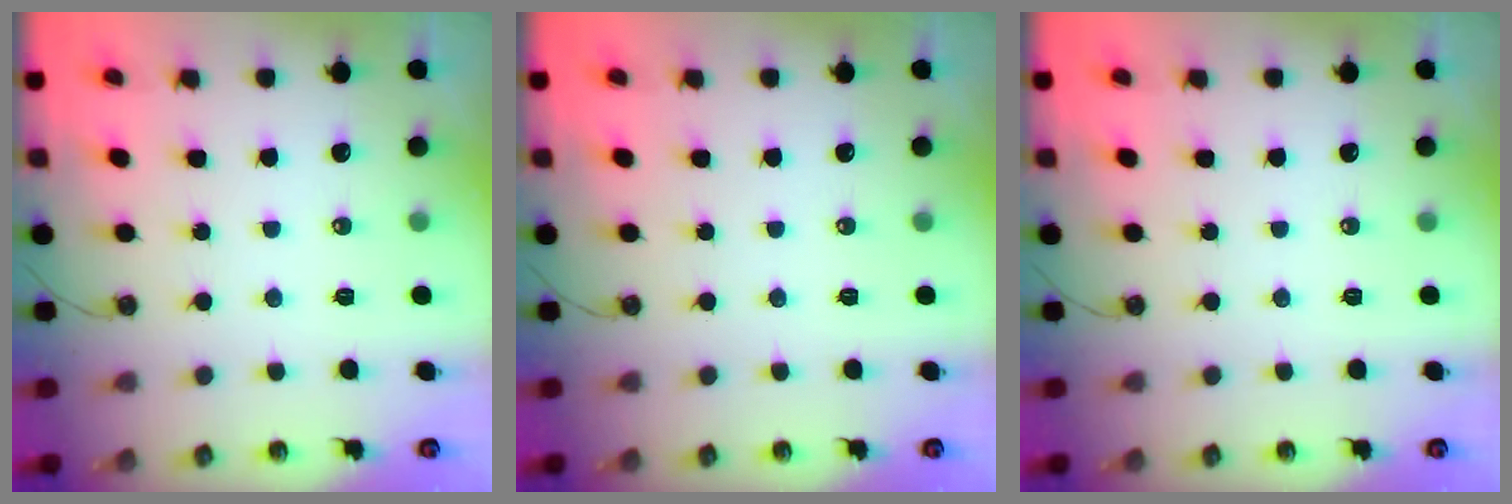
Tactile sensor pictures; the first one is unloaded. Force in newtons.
{"total": 0.0}
{"total": 0.0}